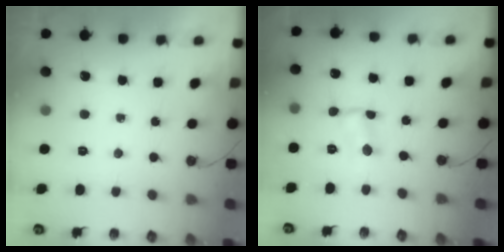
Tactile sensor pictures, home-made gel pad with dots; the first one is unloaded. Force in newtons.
{"total": 1.5, "press": 1.5, "slide": 0.2}